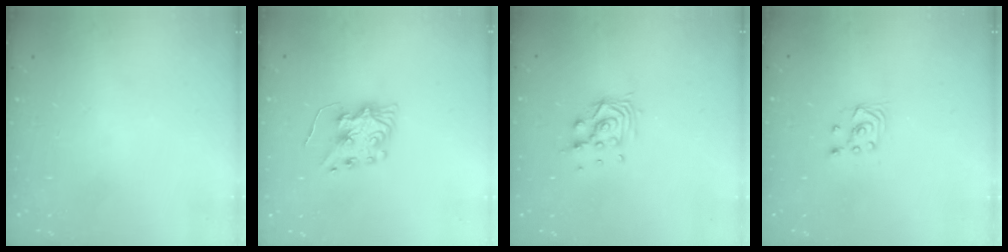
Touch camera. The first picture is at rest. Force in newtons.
{"total": 7.8, "press": 7.8, "slide": 0.7}
{"total": 8.6, "press": 8.5, "slide": 0.9}
{"total": 2.9, "press": 2.7, "slide": 1.0}